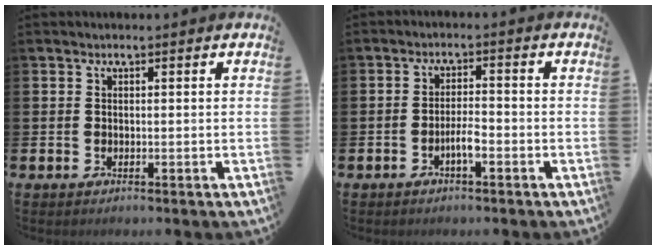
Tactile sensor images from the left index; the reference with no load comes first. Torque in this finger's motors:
{"motor_torque": [0.49, 0.34, 0.07, 0.04]}